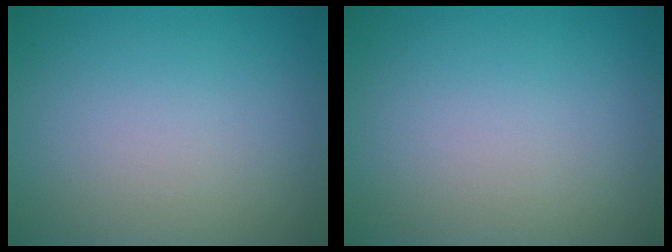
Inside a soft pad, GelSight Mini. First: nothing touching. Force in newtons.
{"total": 0.0}